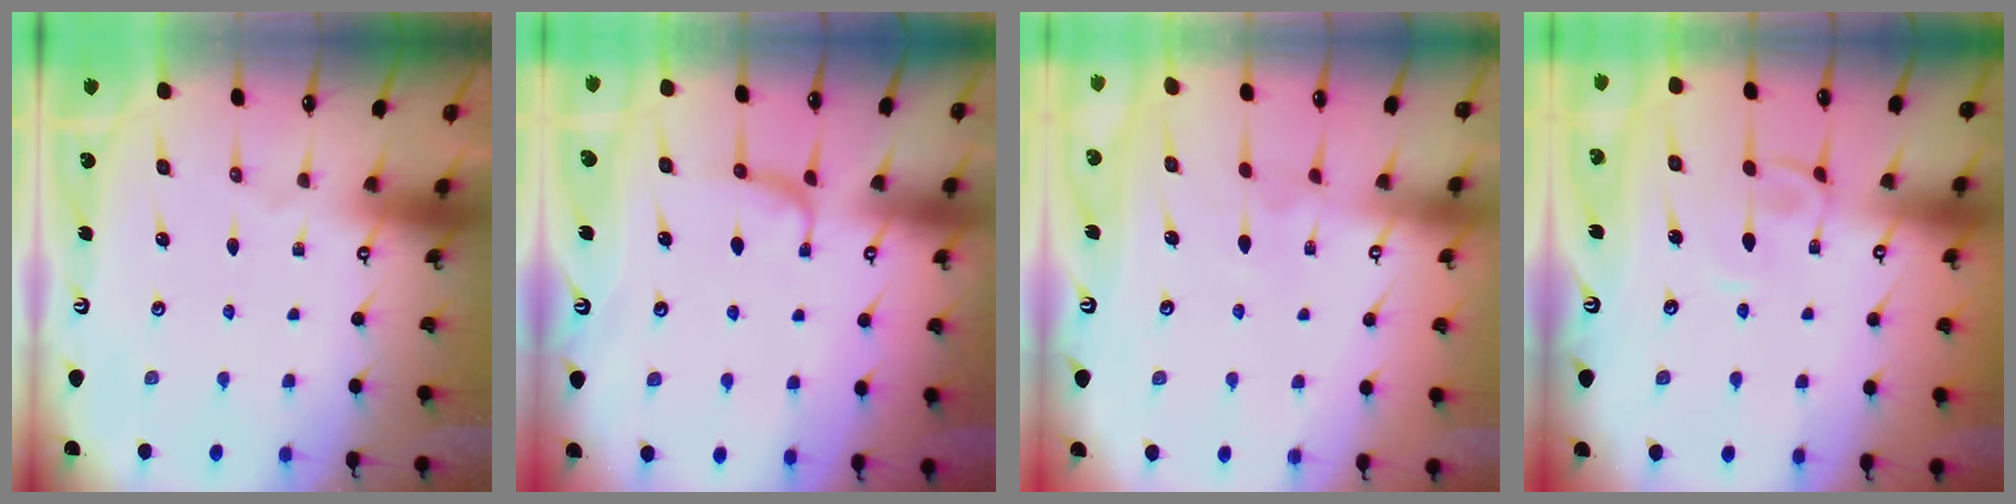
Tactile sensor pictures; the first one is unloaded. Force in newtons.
{"total": 2.6, "press": 2.4, "slide": 0.9}
{"total": 3.0, "press": 3.0, "slide": 0.4}
{"total": 2.7, "press": 2.7, "slide": 0.5}